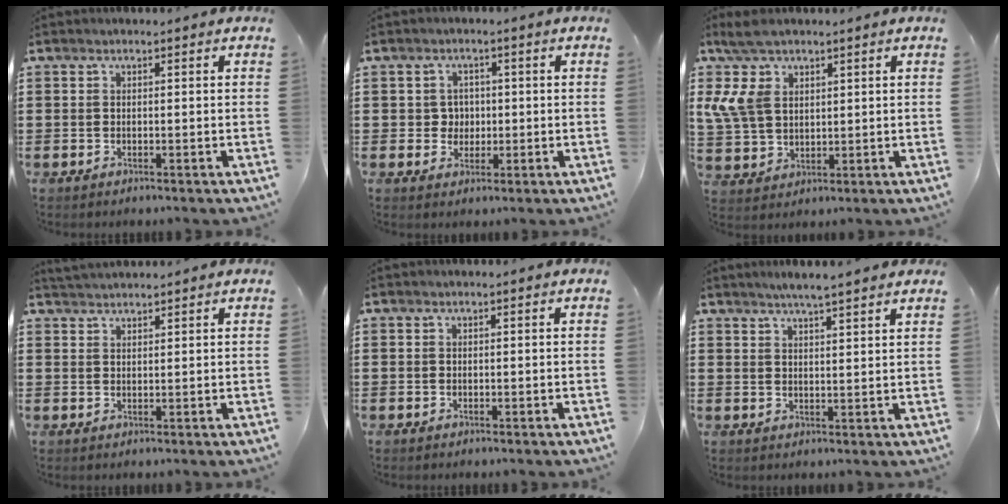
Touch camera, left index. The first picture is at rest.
{"total": 3.1, "force": [0.0, 2.9, 1.2], "torque": [-0.035, 0.008, -0.004]}
{"total": 8.2, "force": [4.3, 4.9, 4.9], "torque": [-0.140, 0.003, 0.075]}
{"total": 1.8, "force": [1.8, 0.0, 0.0], "torque": [-0.004, 0.003, 0.035]}
{"total": 0.0}
{"total": 3.3, "force": [3.1, -0.4, 1.2], "torque": [-0.032, -0.004, 0.055]}